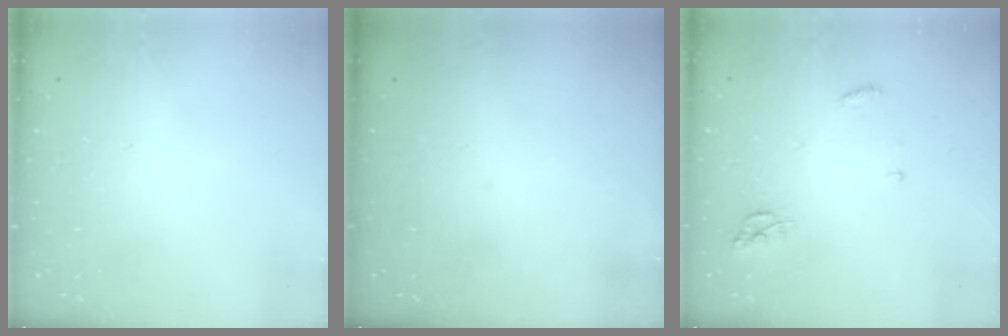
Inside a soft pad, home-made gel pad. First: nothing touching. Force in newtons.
{"total": 0.0}
{"total": 5.2, "press": 5.2, "slide": 0.2}